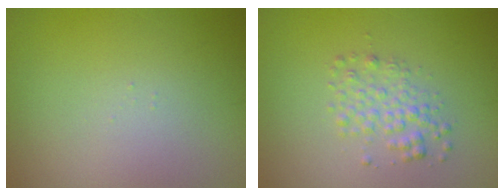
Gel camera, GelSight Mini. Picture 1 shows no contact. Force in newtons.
{"total": 2.3, "press": 2.3, "slide": 0.1}